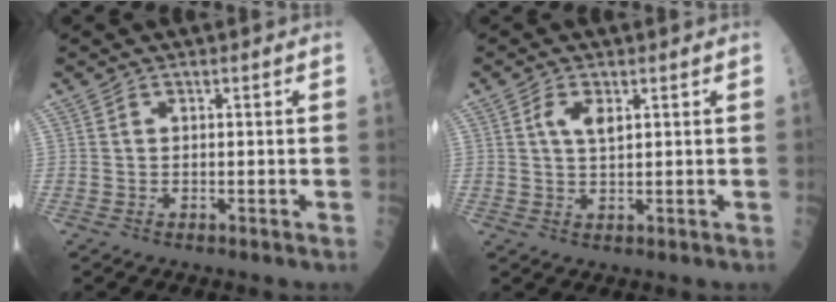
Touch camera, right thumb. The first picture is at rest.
{"total": 3.3, "force": [1.1, 1.5, 2.7], "torque": [-0.048, -0.005, 0.020]}